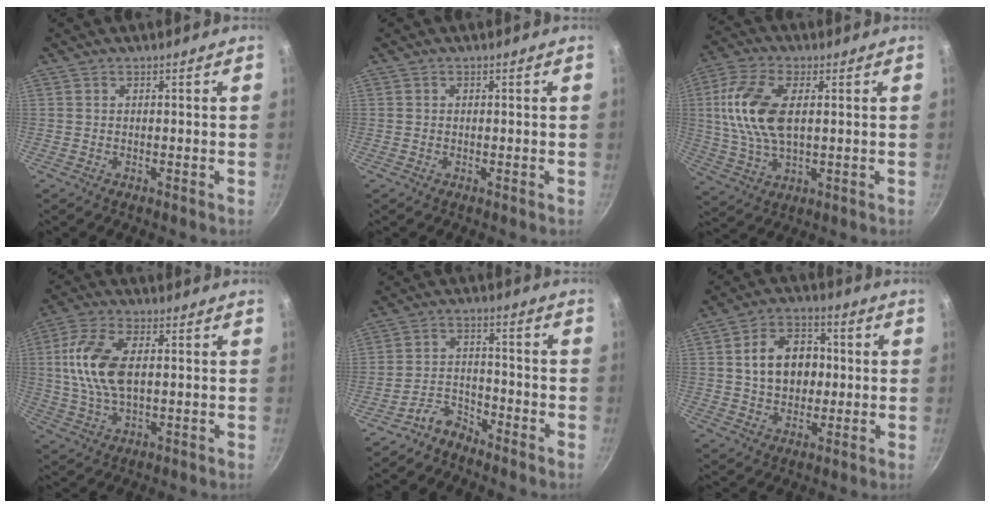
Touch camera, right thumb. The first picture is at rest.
{"total": 0.0}
{"total": 13.7, "force": [2.2, 7.2, 11.5], "torque": [-0.230, 0.006, 0.037]}
{"total": 12.1, "force": [1.5, 6.4, 10.1], "torque": [-0.200, 0.009, 0.025]}
{"total": 5.0, "force": [-4.4, 2.0, 1.2], "torque": [-0.016, 0.048, -0.092]}
{"total": 11.8, "force": [1.1, 8.9, 7.7], "torque": [-0.095, 0.015, 0.014]}